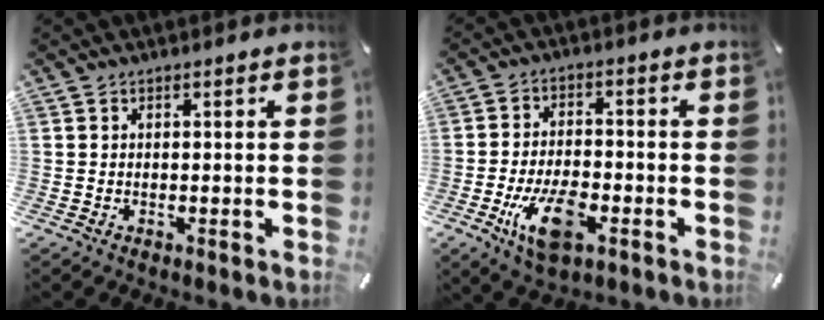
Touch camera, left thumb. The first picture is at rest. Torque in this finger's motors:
{"motor_torque": [-0.29, 1.91, 1.26, 0.59, 0.38]}